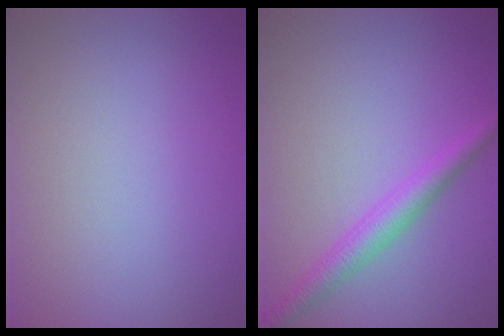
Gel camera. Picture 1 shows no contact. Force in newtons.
{"total": 2.8, "press": 2.8, "slide": 0.0}